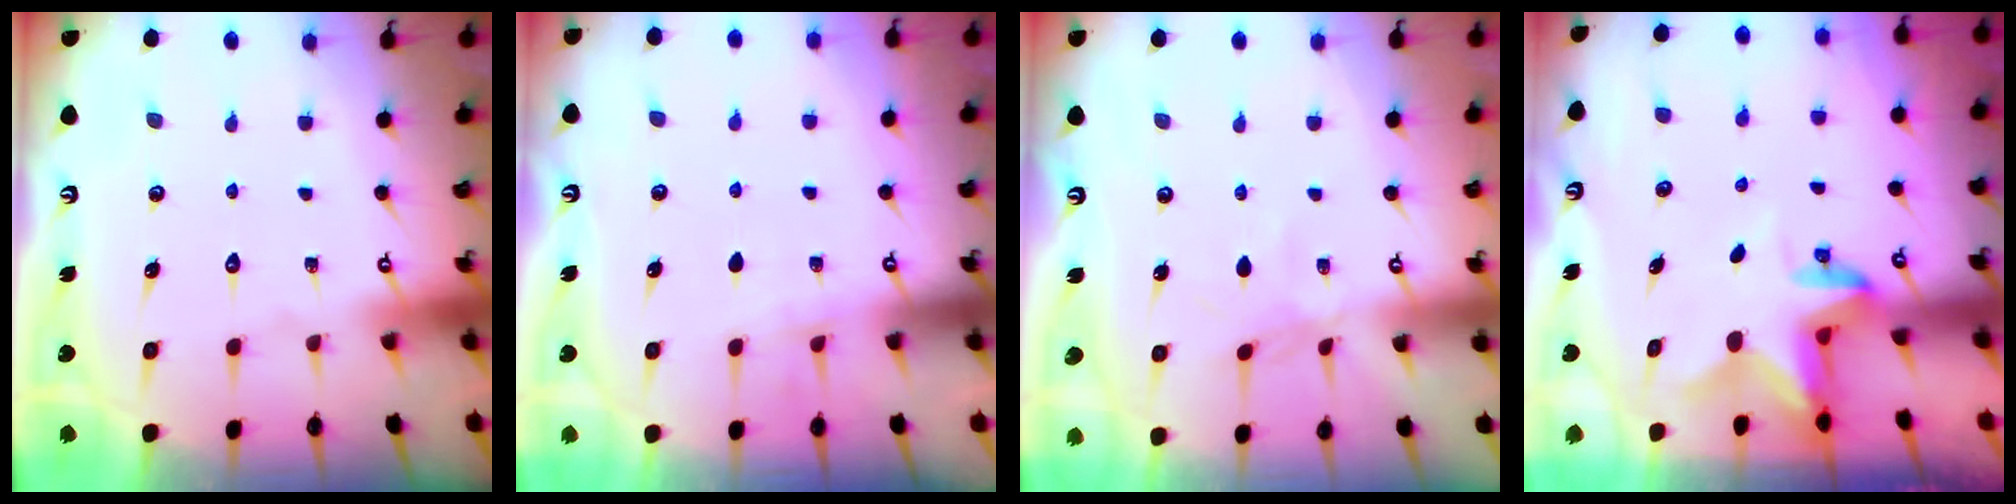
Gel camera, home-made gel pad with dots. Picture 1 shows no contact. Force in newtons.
{"total": 2.7, "press": 2.6, "slide": 0.7}
{"total": 2.7, "press": 2.6, "slide": 0.3}
{"total": 2.7, "press": 2.7, "slide": 0.5}